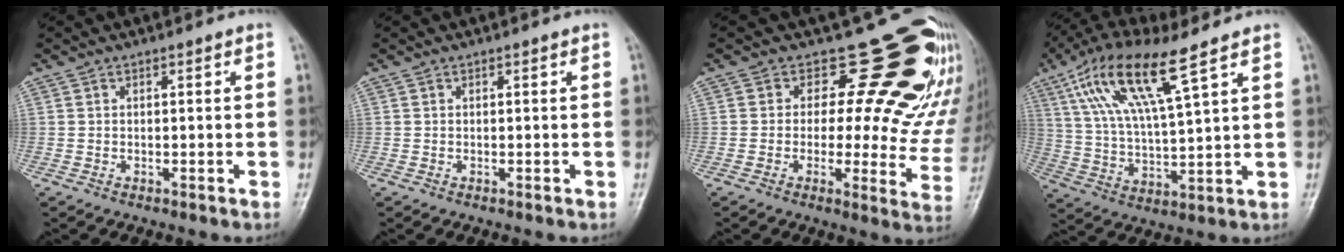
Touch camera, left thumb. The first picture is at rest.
{"total": 0.0}
{"total": 18.9, "force": [14.0, 8.7, 9.2], "torque": [-0.059, -0.096, 0.148]}
{"total": 14.9, "force": [7.9, 3.4, 12.1], "torque": [-0.243, -0.016, 0.158]}